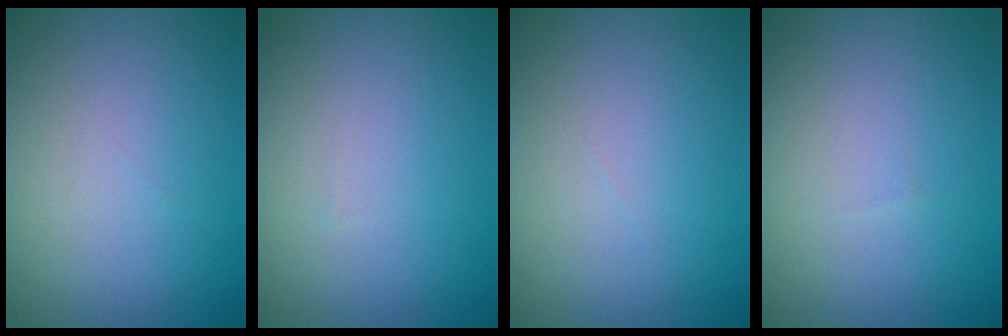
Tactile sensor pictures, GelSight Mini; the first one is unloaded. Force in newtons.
{"total": 0.0}
{"total": 0.0}
{"total": 0.0}